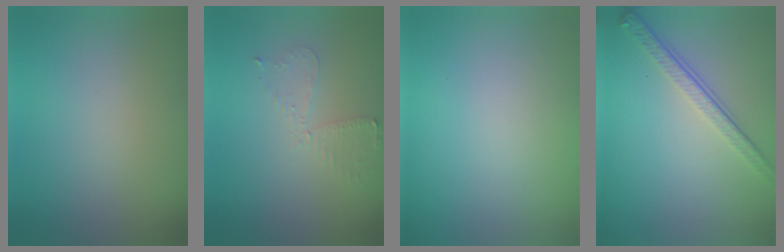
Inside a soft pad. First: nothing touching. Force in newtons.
{"total": 2.2, "press": 2.2, "slide": 0.5}
{"total": 0.0}
{"total": 3.9, "press": 2.7, "slide": 2.8}